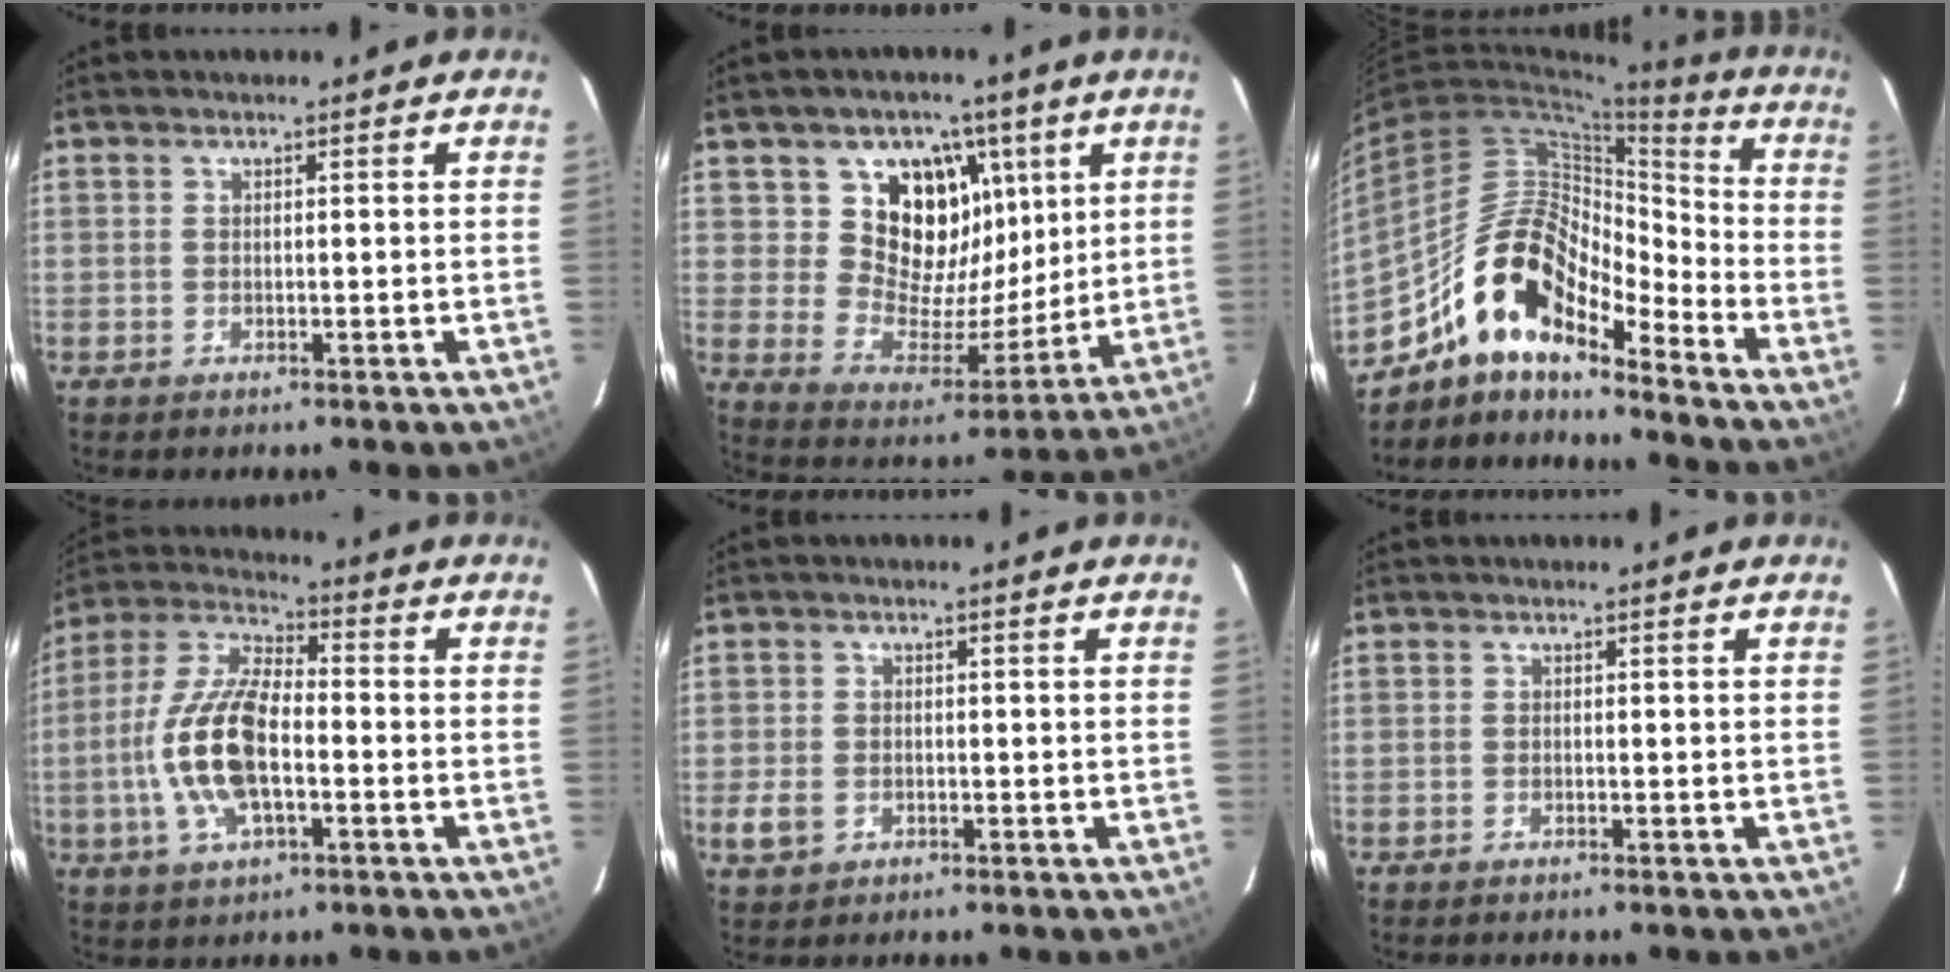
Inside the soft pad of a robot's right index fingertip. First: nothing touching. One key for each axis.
{"total": 14.5, "fx": 6.4, "fy": 11.6, "fz": 5.9, "tx": -0.109, "ty": -0.004, "tz": 0.118}
{"total": 15.8, "fx": -11.7, "fy": 5.5, "fz": 9.0, "tx": -0.155, "ty": 0.016, "tz": -0.227}
{"total": 14.4, "fx": -3.2, "fy": 6.1, "fz": 12.7, "tx": -0.271, "ty": 0.004, "tz": -0.065}
{"total": 3.7, "fx": -1.0, "fy": 3.2, "fz": 1.6, "tx": -0.036, "ty": 0.000, "tz": -0.013}
{"total": 0.0}